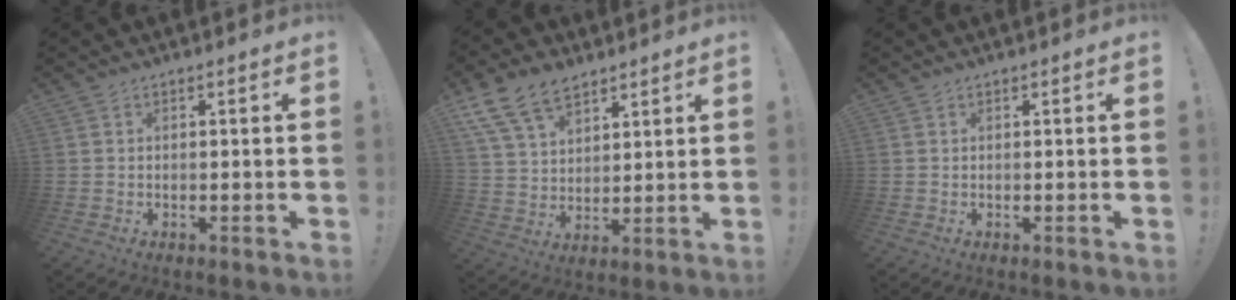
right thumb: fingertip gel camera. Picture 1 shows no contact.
{"total": 12.7, "force": [8.5, 7.3, 6.0], "torque": [-0.113, -0.039, 0.164]}
{"total": 0.0}